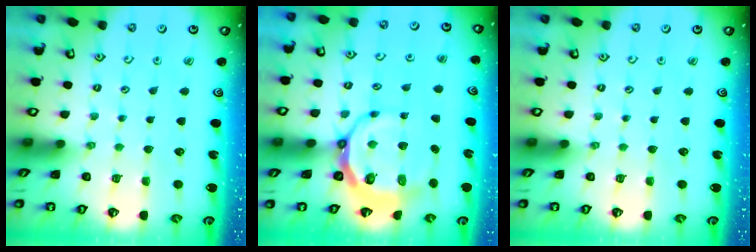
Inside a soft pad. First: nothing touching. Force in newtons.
{"total": 8.3, "press": 7.5, "slide": 3.6}
{"total": 0.0}